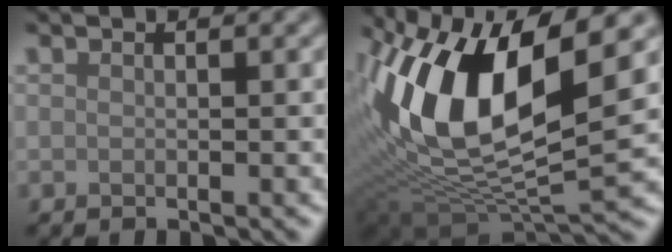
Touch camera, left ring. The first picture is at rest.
{"total": 15.0, "force": [4.1, 6.4, 13.0], "torque": [-0.251, 0.008, 0.064]}